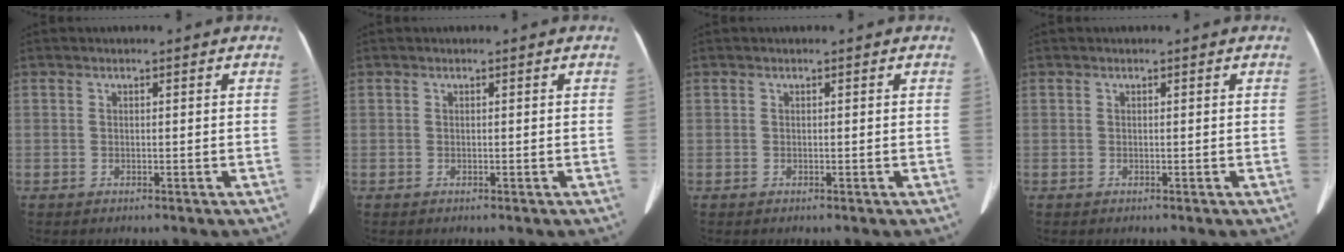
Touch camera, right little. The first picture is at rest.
{"total": 0.0}
{"total": 0.0}
{"total": 0.0}